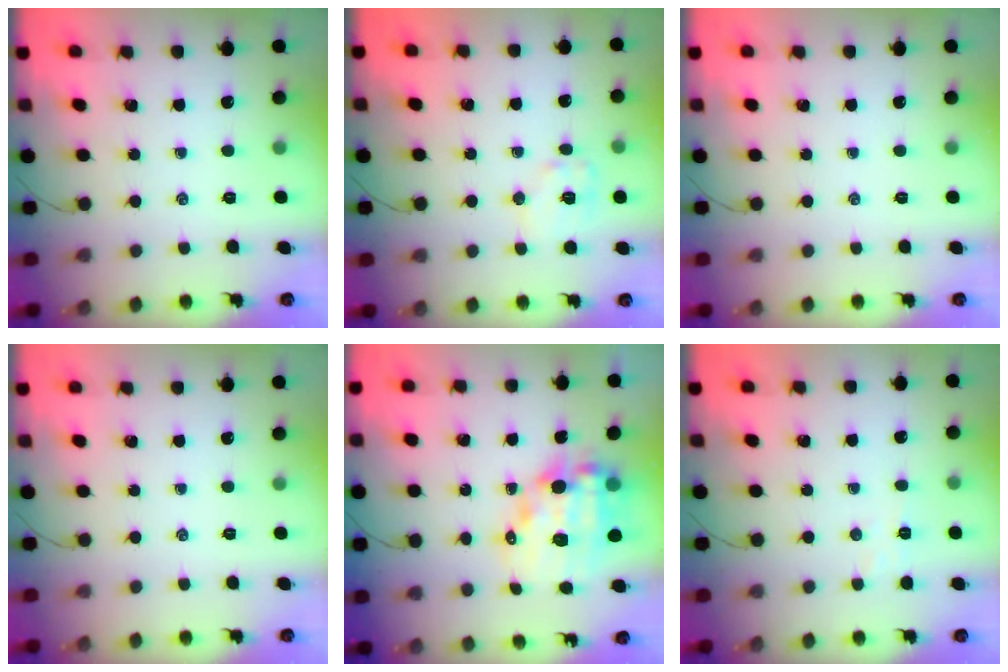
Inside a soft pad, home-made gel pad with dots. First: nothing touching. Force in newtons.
{"total": 8.1, "press": 8.1, "slide": 0.6}
{"total": 0.0}
{"total": 0.0}
{"total": 13.3, "press": 12.9, "slide": 3.0}
{"total": 3.3, "press": 3.2, "slide": 0.6}